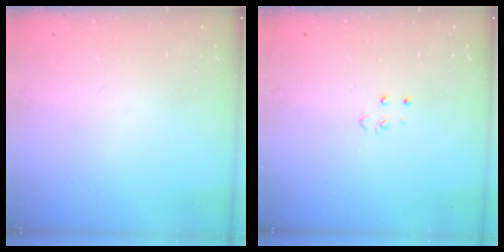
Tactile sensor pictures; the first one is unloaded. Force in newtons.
{"total": 3.6, "press": 3.6, "slide": 0.4}